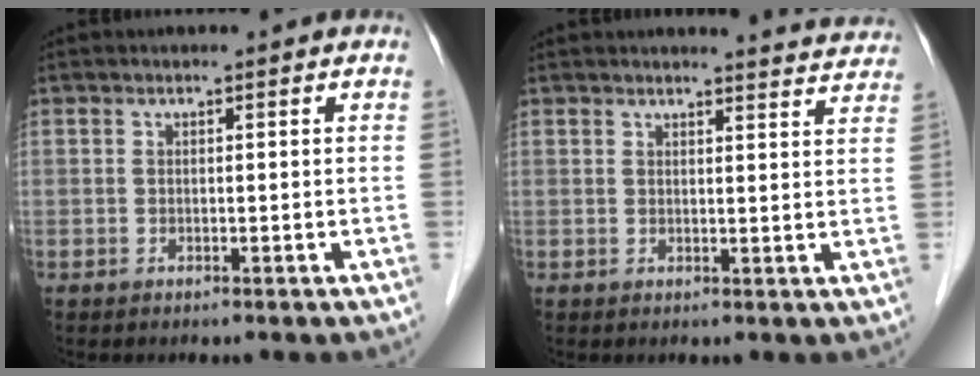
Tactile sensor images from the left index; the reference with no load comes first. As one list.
[{"total": 6.7, "force": [6.7, 0.3, 0.5], "torque": [-0.002, -0.017, 0.056]}]